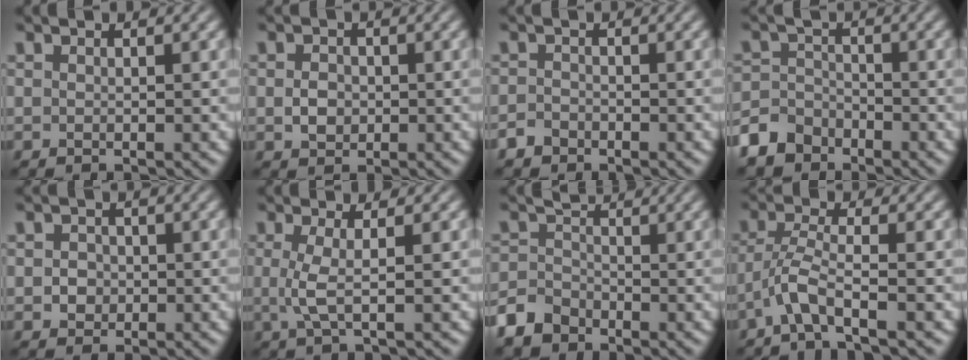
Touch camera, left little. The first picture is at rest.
{"total": 1.9, "force": [-0.2, 1.6, 1.0], "torque": [-0.019, -0.002, -0.007]}
{"total": 1.4, "force": [-1.1, 0.8, 0.2], "torque": [0.001, 0.000, -0.023]}
{"total": 4.3, "force": [-3.5, 2.5, 0.7], "torque": [-0.008, -0.005, -0.070]}
{"total": 1.5, "force": [-0.2, 1.4, 0.6], "torque": [-0.005, -0.002, -0.005]}
{"total": 2.4, "force": [0.0, 0.5, 2.3], "torque": [-0.051, -0.001, -0.003]}
{"total": 3.4, "force": [-2.2, 2.4, 1.1], "torque": [-0.025, 0.003, -0.054]}
{"total": 3.2, "force": [-1.9, 0.4, 2.6], "torque": [-0.059, 0.003, -0.049]}